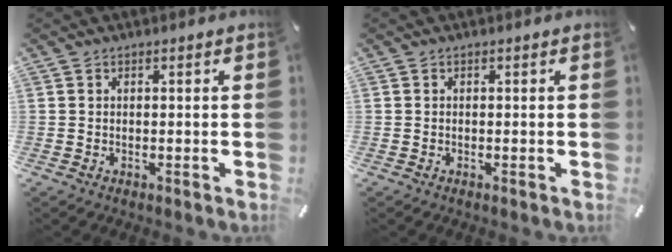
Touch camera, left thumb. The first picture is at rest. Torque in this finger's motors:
{"motor_torque": [-0.05, 0.03, 0.01, 0.01, 0.00]}